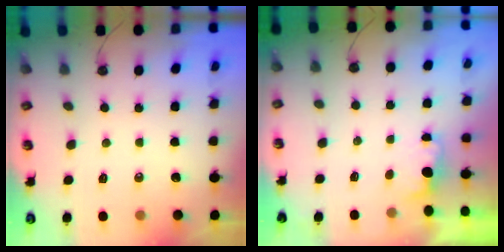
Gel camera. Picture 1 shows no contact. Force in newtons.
{"total": 0.8, "press": 0.2, "slide": 0.7}